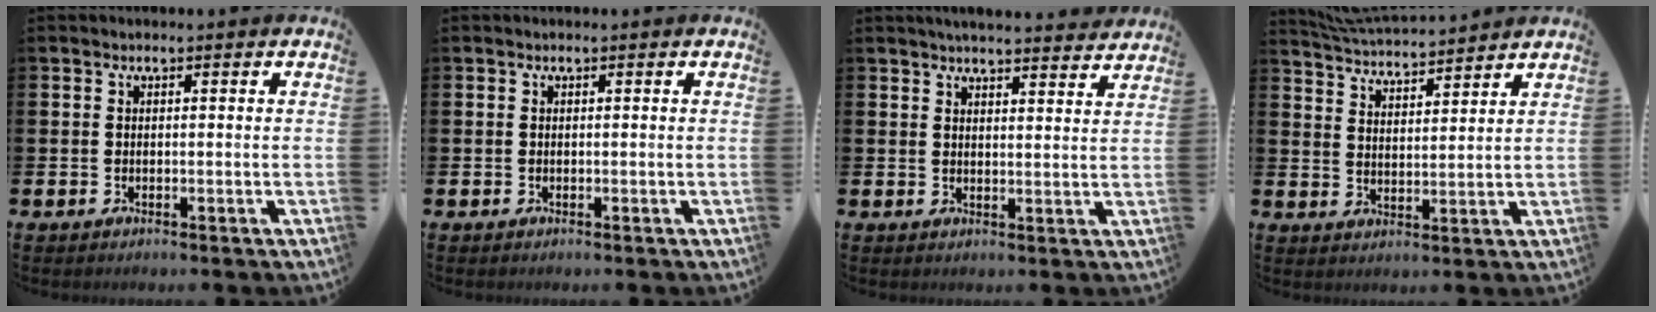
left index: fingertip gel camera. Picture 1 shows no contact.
{"total": 0.0}
{"total": 4.4, "force": [4.3, 0.2, 0.7], "torque": [-0.013, -0.023, 0.077]}
{"total": 4.7, "force": [4.7, 0.3, 0.4], "torque": [-0.029, -0.033, 0.083]}